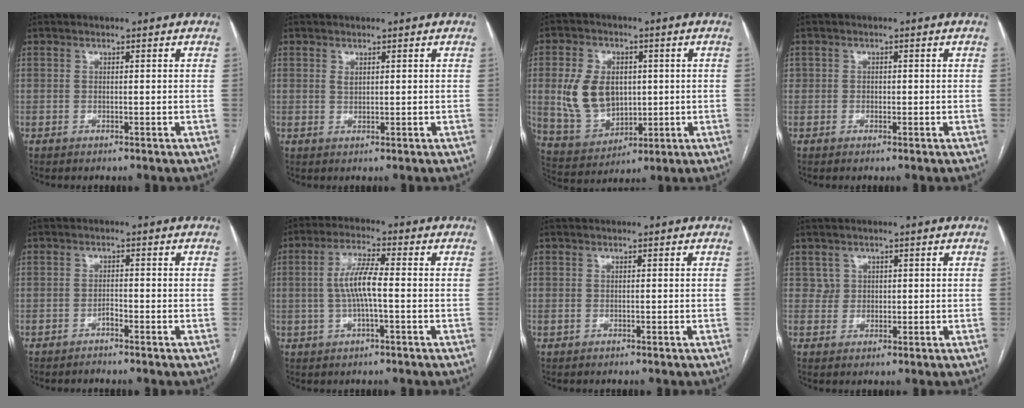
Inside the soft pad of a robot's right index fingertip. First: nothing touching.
{"total": 1.0, "force": [0.5, 0.5, 0.7], "torque": [-0.013, -0.001, 0.013]}
{"total": 11.3, "force": [1.1, 7.9, 7.9], "torque": [-0.177, 0.014, 0.040]}
{"total": 1.0, "force": [-0.2, 0.9, 0.4], "torque": [-0.007, 0.006, -0.002]}
{"total": 1.3, "force": [-1.2, 0.4, 0.4], "torque": [-0.003, 0.002, -0.020]}
{"total": 6.4, "force": [-0.3, 0.9, 6.4], "torque": [-0.133, 0.009, -0.006]}
{"total": 0.0}
{"total": 1.9, "force": [0.7, 1.7, 0.1], "torque": [0.008, 0.000, 0.006]}